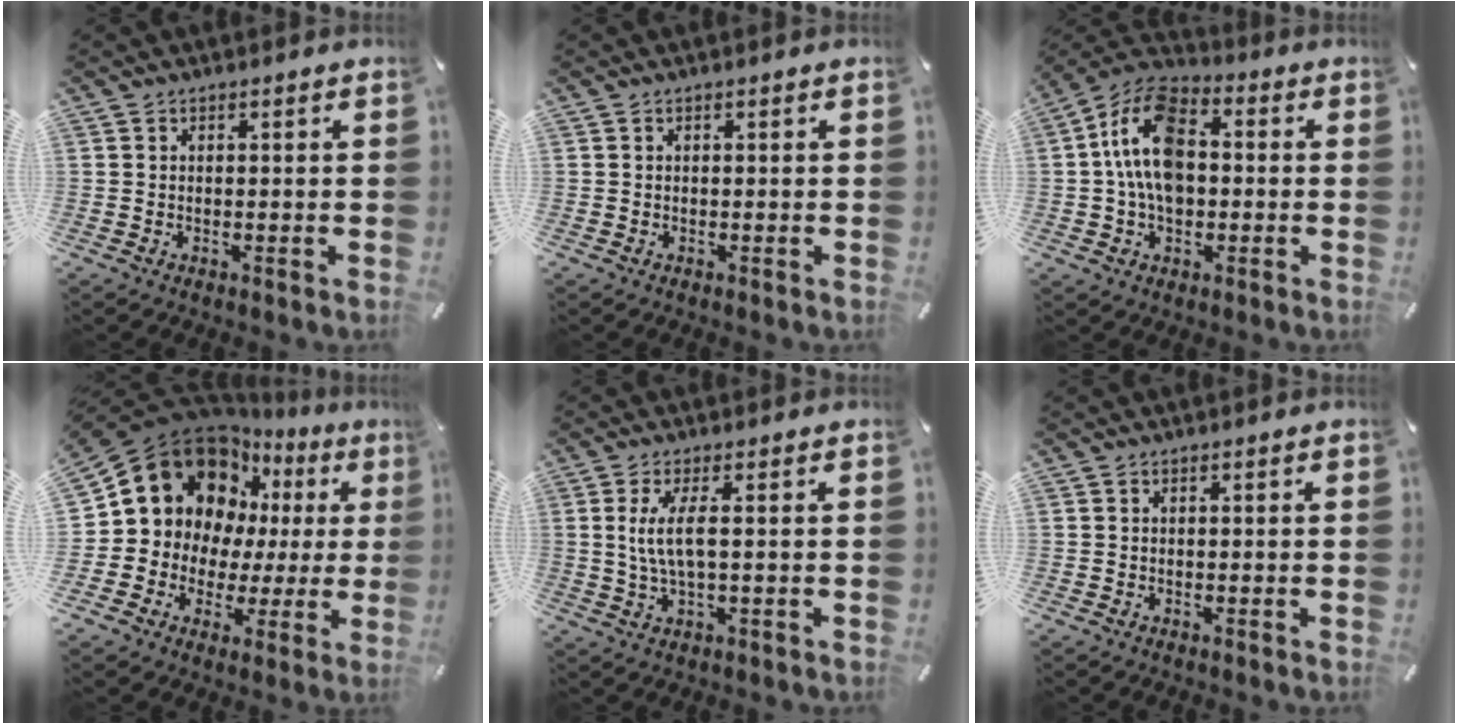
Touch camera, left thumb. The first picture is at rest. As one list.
[{"total": 0.0}, {"total": 14.1, "force": [0.0, 9.7, 10.3], "torque": [-0.232, 0.015, 0.000]}, {"total": 15.9, "force": [6.7, 13.2, 5.8], "torque": [-0.107, -0.050, 0.137]}, {"total": 6.8, "force": [0.8, 1.8, 6.5], "torque": [-0.144, -0.007, 0.006]}, {"total": 0.0}]